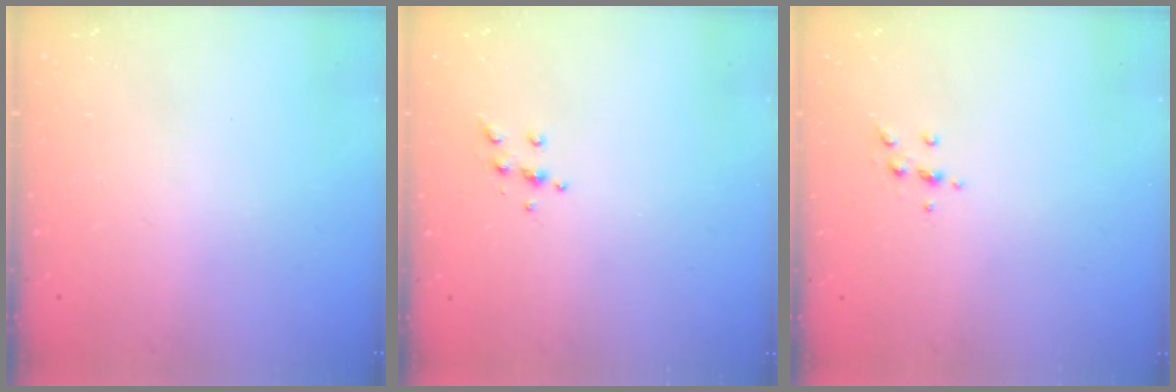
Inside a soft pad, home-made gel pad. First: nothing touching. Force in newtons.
{"total": 4.2, "press": 4.2, "slide": 0.4}
{"total": 3.6, "press": 3.5, "slide": 0.9}